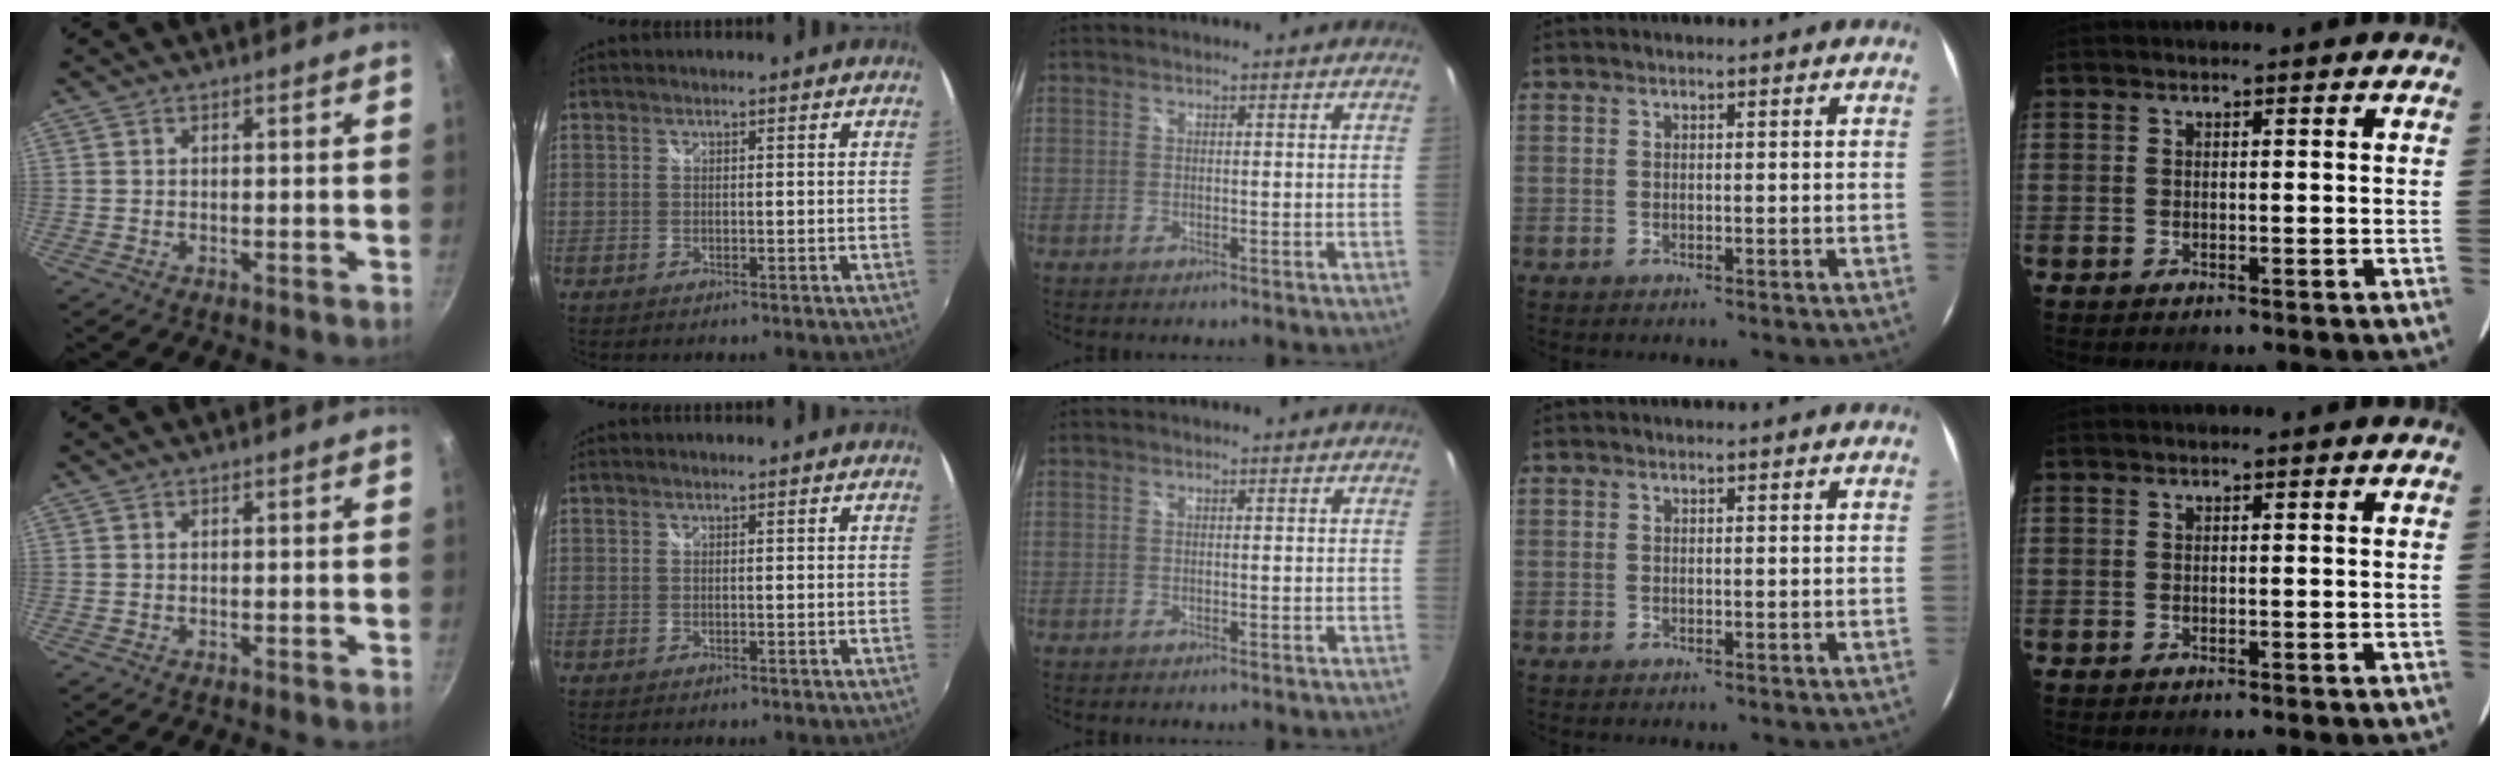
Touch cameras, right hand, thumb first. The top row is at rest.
{}